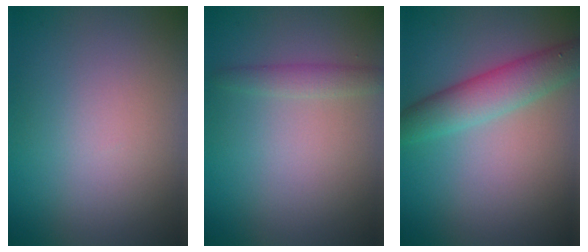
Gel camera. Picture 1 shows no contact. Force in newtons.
{"total": 1.5, "press": 1.5, "slide": 0.1}
{"total": 4.3, "press": 4.3, "slide": 0.2}